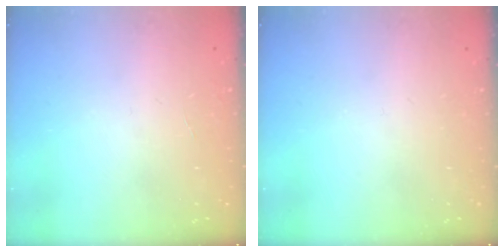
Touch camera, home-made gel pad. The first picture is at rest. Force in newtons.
{"total": 0.0}